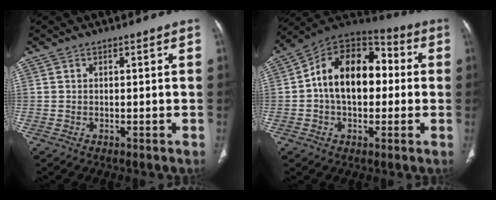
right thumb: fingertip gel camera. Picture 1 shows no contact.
{"total": 17.3, "force": [0.8, 11.3, 13.1], "torque": [-0.181, 0.044, 0.001]}